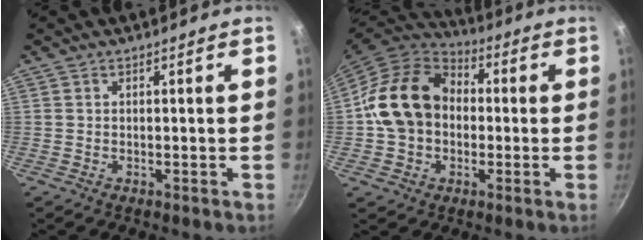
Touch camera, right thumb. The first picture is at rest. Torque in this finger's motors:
{"motor_torque": [1.96, 2.00, 0.19, -0.14, 0.15]}